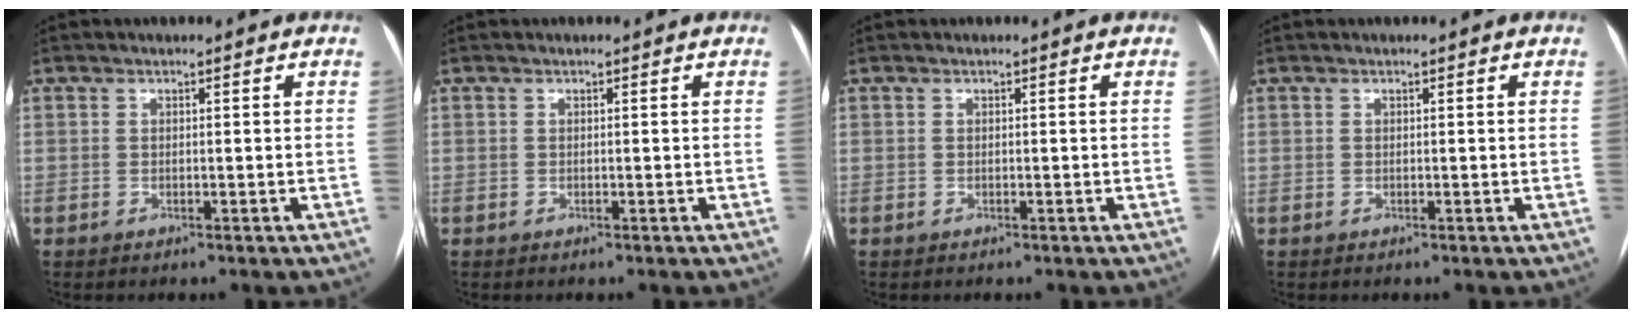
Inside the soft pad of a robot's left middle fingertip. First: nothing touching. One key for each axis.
{"total": 0.0}
{"total": 0.0}
{"total": 0.0}